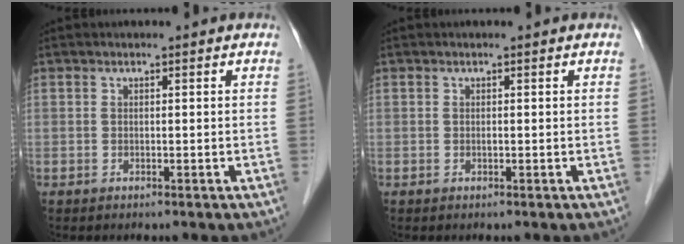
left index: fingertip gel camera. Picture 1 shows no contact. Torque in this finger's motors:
{"motor_torque": [0.06, 0.27, 0.00, 0.00]}